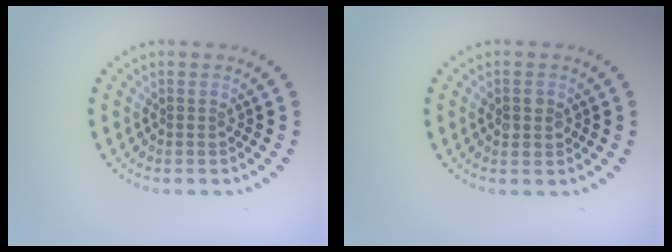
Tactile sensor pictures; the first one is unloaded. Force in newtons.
{"total": 1.5, "press": 1.5, "slide": 0.2}